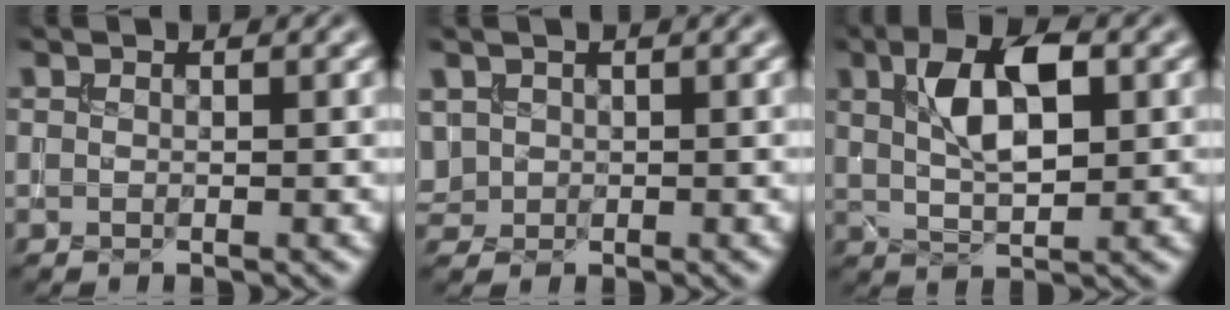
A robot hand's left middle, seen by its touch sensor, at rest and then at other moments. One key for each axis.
{"total": 1.2, "fx": 0.3, "fy": 1.2, "fz": 0.3, "tx": -0.006, "ty": -0.001, "tz": 0.012}
{"total": 6.2, "fx": 1.7, "fy": 2.7, "fz": 5.3, "tx": -0.092, "ty": 0.007, "tz": 0.031}